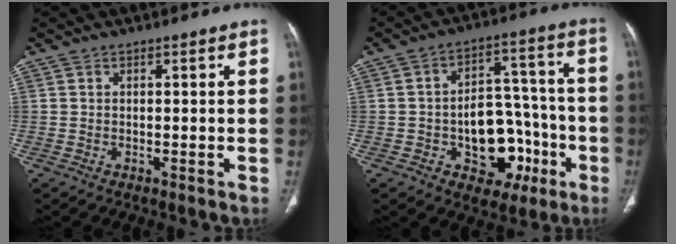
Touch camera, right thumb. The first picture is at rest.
{"total": 14.7, "force": [-4.8, 9.9, 9.7], "torque": [-0.087, 0.052, -0.061]}